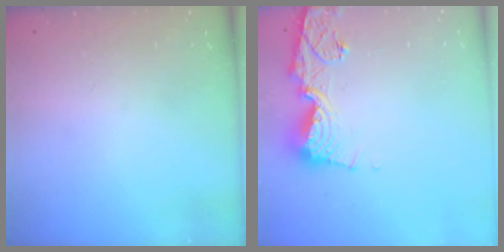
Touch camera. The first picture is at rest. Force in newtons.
{"total": 11.2, "press": 11.2, "slide": 1.3}